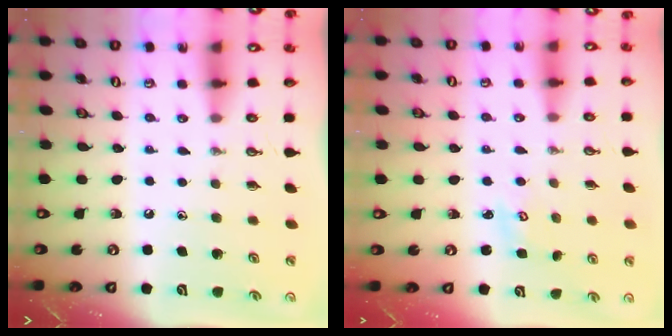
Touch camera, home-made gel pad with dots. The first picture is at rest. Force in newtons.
{"total": 1.9, "press": 1.9, "slide": 0.2}